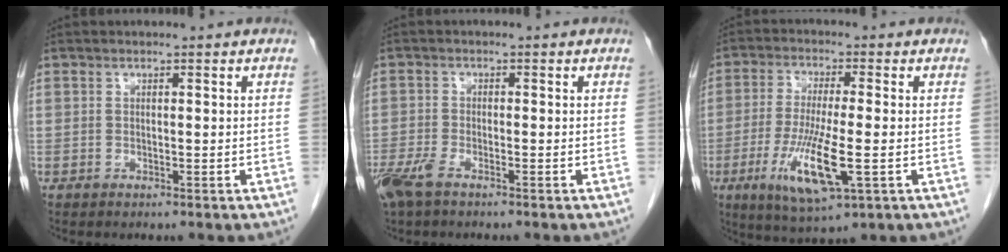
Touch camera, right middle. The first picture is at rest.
{"total": 4.5, "force": [-3.1, 1.2, 3.0], "torque": [-0.069, -0.009, -0.060]}
{"total": 10.5, "force": [-2.9, 1.4, 10.0], "torque": [-0.203, -0.025, -0.050]}